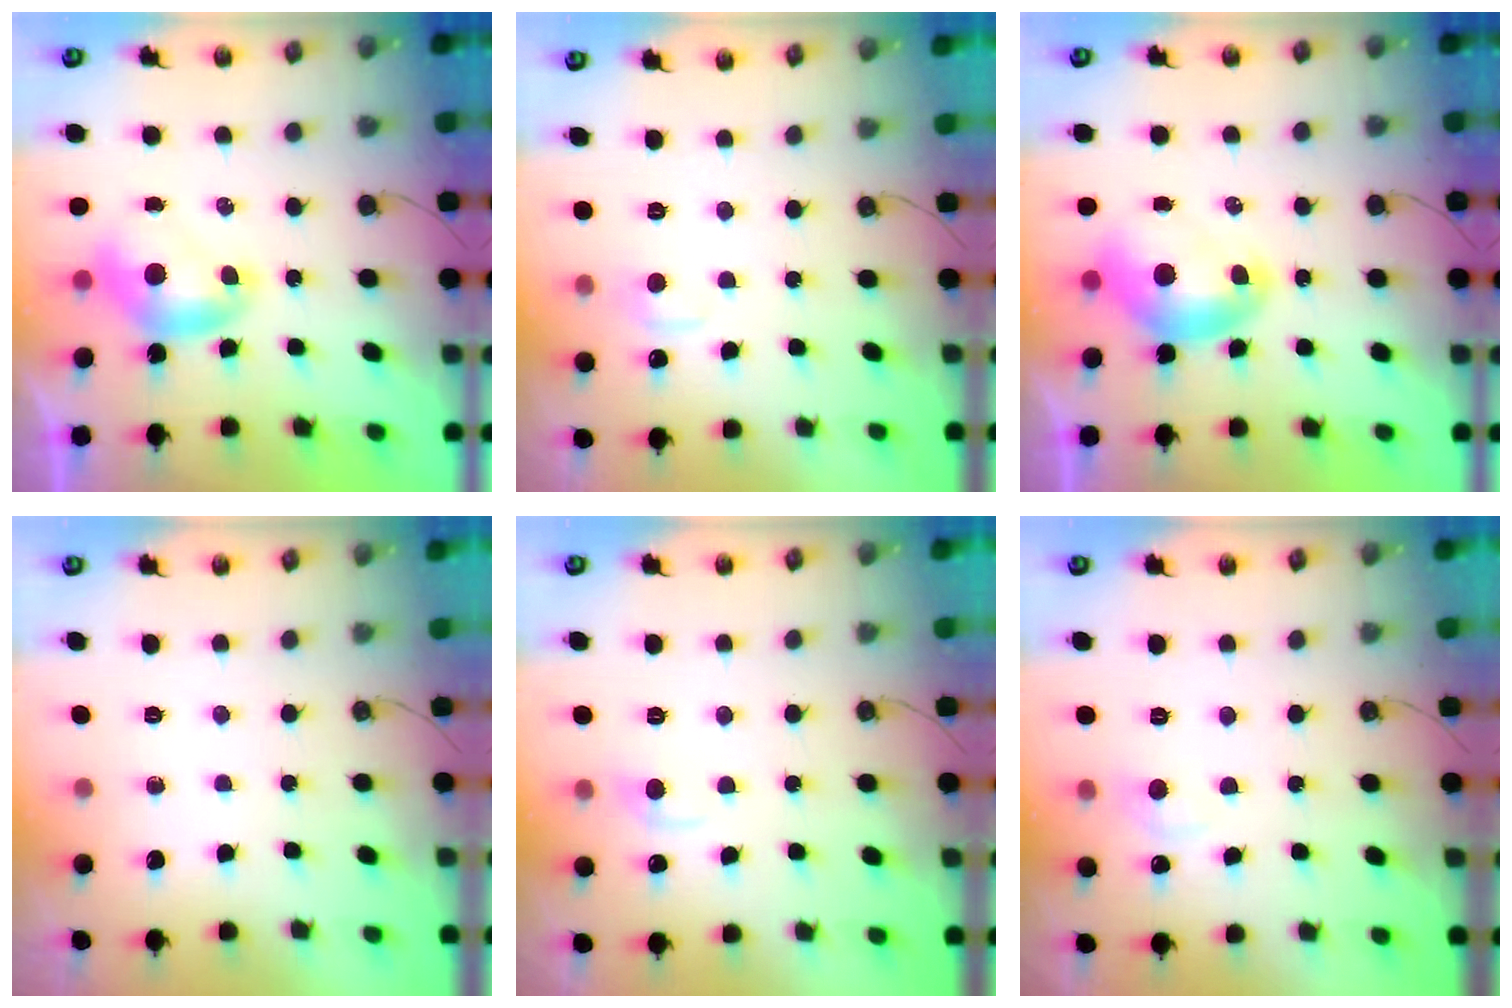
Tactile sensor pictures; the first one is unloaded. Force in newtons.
{"total": 1.0, "press": 0.7, "slide": 0.7}
{"total": 2.1, "press": 2.0, "slide": 0.6}
{"total": 0.0}
{"total": 1.8, "press": 1.5, "slide": 0.9}
{"total": 1.0, "press": 0.5, "slide": 0.9}